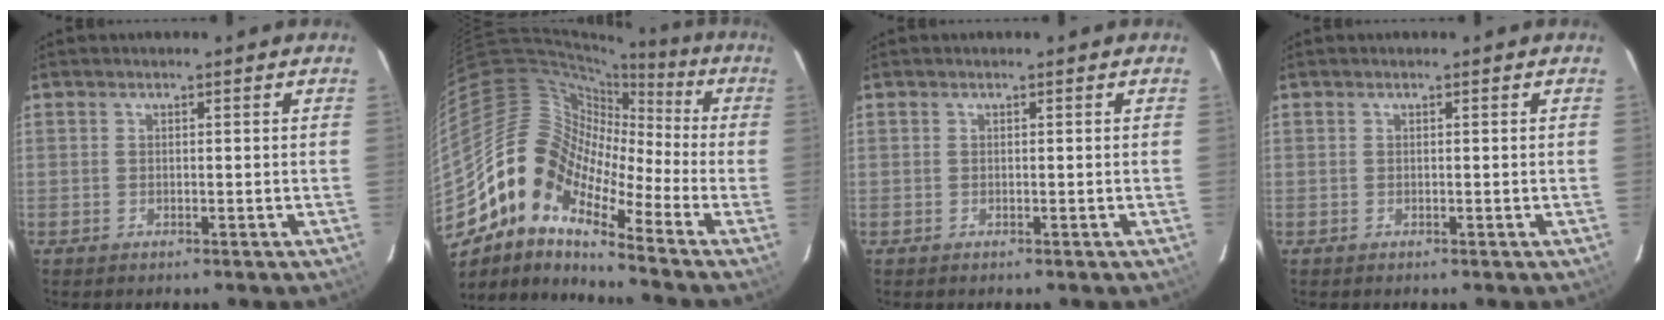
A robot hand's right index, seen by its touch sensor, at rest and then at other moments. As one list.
[{"total": 13.3, "force": [-7.6, 7.0, 8.4], "torque": [-0.135, 0.012, -0.171]}, {"total": 0.0}, {"total": 0.0}]